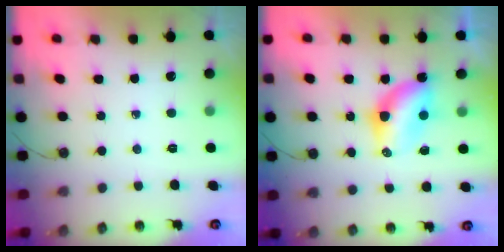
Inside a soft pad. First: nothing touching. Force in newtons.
{"total": 6.5, "press": 6.5, "slide": 0.2}